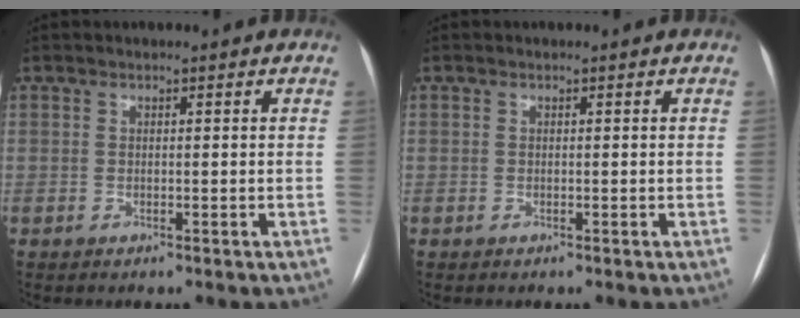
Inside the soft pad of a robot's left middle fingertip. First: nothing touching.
{"total": 0.0}